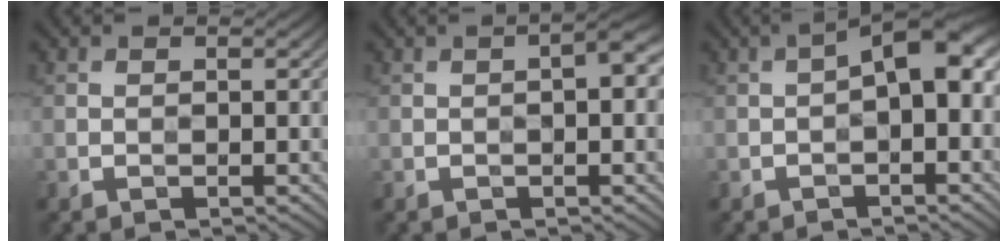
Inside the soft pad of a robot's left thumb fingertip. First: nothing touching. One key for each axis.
{"total": 3.2, "fx": 0.1, "fy": 0.7, "fz": 3.1, "tx": -0.045, "ty": 0.008, "tz": 0.000}
{"total": 6.9, "fx": 0.1, "fy": 2.9, "fz": 6.3, "tx": -0.092, "ty": 0.021, "tz": -0.007}